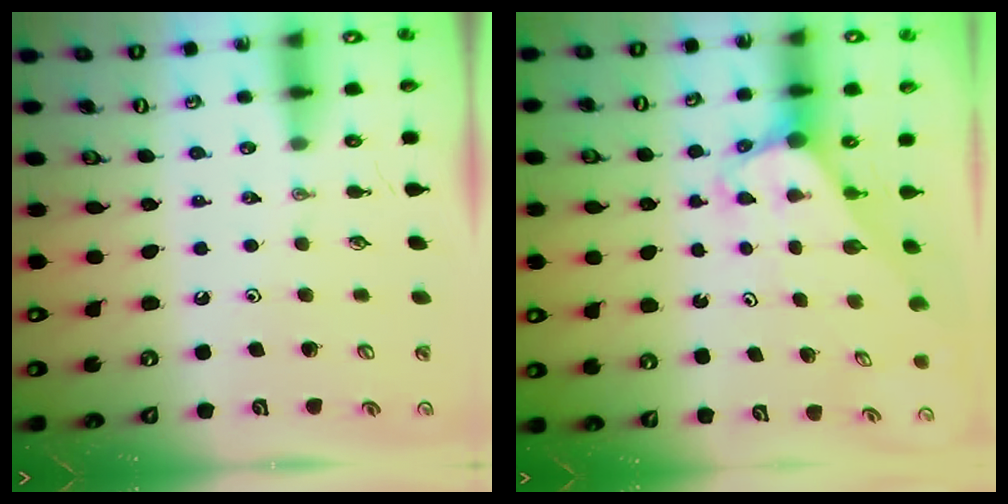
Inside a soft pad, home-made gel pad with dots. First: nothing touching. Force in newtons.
{"total": 3.1, "press": 3.1, "slide": 0.1}